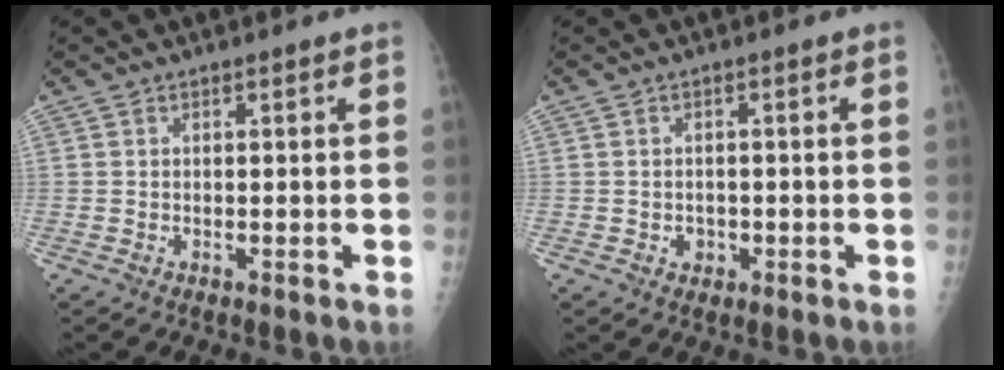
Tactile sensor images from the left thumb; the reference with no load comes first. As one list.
[{"total": 2.0, "force": [-0.6, 1.7, 0.7], "torque": [-0.001, 0.004, -0.005]}]